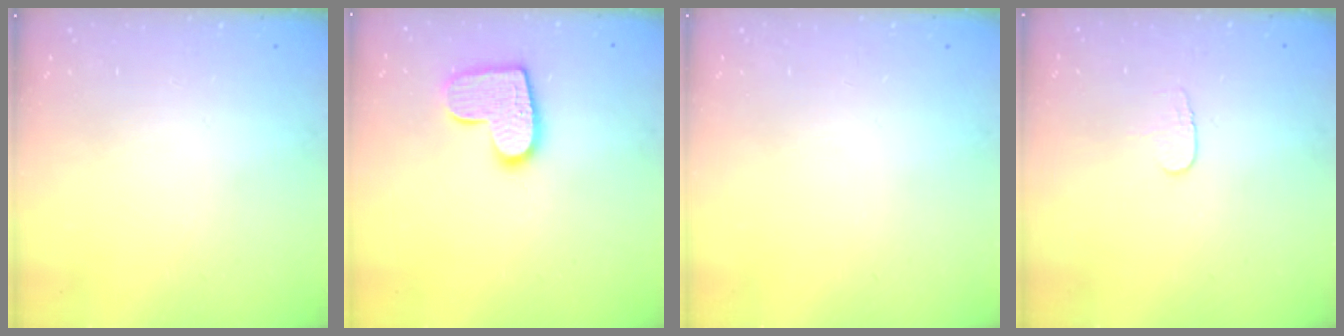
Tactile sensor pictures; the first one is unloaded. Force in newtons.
{"total": 12.7, "press": 12.6, "slide": 0.8}
{"total": 0.0}
{"total": 3.7, "press": 3.7, "slide": 0.4}